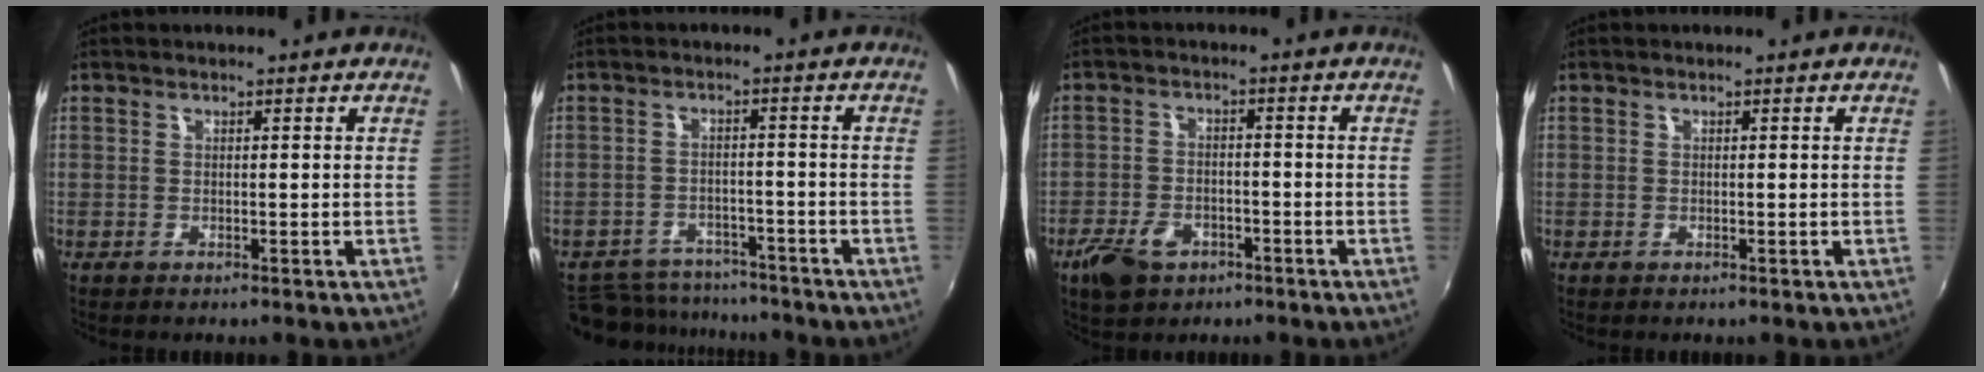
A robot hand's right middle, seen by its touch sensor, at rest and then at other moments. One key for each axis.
{"total": 11.9, "fx": -10.4, "fy": 4.9, "fz": 3.1, "tx": -0.084, "ty": 0.008, "tz": -0.148}
{"total": 8.3, "fx": -5.0, "fy": 5.0, "fz": 4.3, "tx": -0.116, "ty": -0.009, "tz": -0.086}
{"total": 0.0}